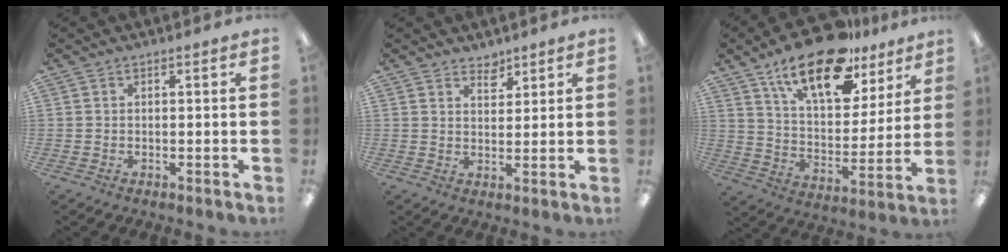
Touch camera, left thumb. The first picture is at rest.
{"total": 3.6, "force": [3.3, 1.5, 0.6], "torque": [0.006, -0.025, 0.057]}
{"total": 20.3, "force": [13.7, 8.8, 12.1], "torque": [-0.195, -0.072, 0.235]}